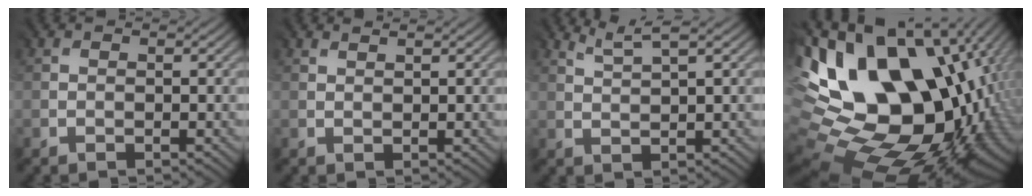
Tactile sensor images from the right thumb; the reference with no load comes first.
{"total": 1.0, "force": [1.0, -0.1, 0.0], "torque": [-0.006, 0.000, 0.023]}
{"total": 2.4, "force": [2.1, -0.4, 1.0], "torque": [-0.026, 0.005, 0.053]}
{"total": 20.9, "force": [2.7, 13.8, 15.4], "torque": [-0.295, -0.037, 0.089]}